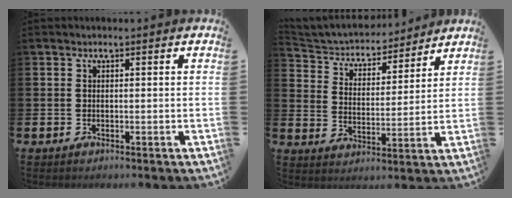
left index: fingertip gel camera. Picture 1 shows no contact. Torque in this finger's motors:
{"motor_torque": [0.85, -1.29, 0.31, 0.04]}